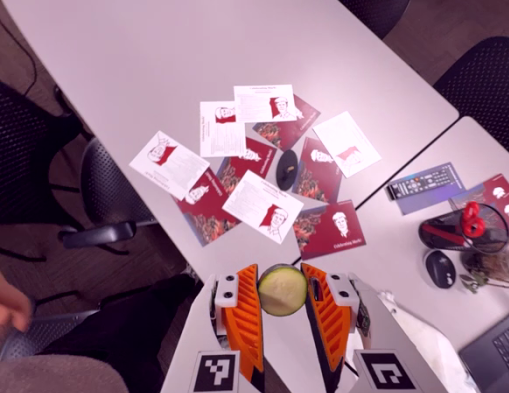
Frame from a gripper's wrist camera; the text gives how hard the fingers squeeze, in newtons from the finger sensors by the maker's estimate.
{"total": 13.0, "left": 13.5, "right": 12.5}